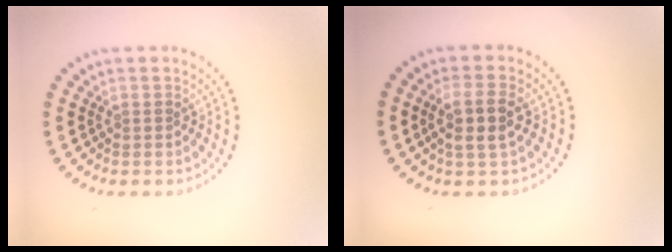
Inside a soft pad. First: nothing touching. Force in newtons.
{"total": 3.0, "press": 2.7, "slide": 1.2}